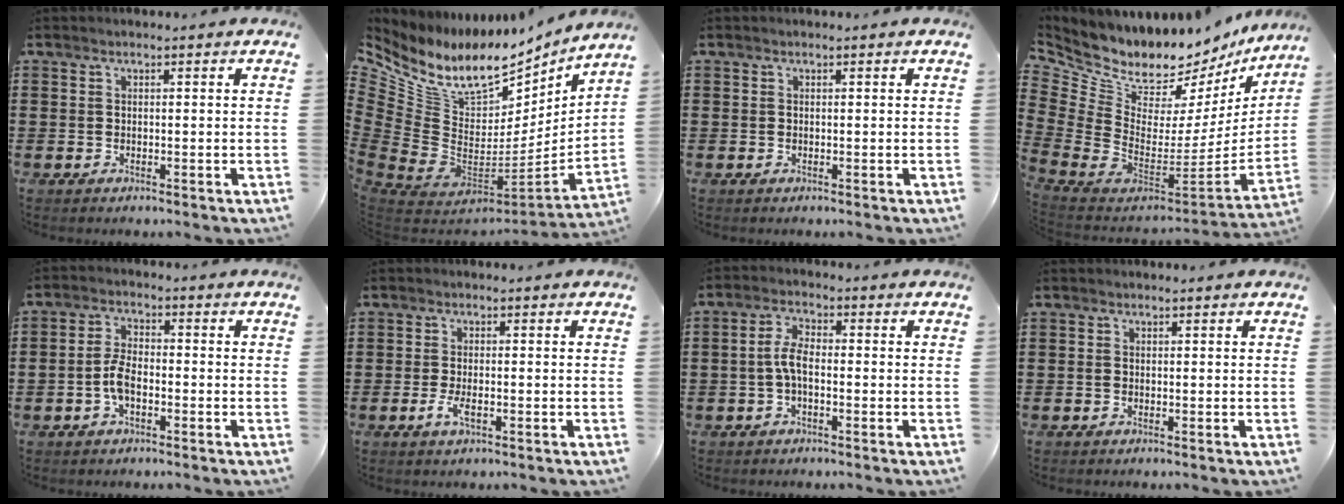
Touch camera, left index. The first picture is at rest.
{"total": 11.0, "force": [6.3, 6.6, 6.0], "torque": [-0.162, -0.058, 0.109]}
{"total": 0.0}
{"total": 8.6, "force": [8.0, 2.9, 1.3], "torque": [-0.084, -0.096, 0.141]}
{"total": 4.7, "force": [-1.4, 2.3, 3.8], "torque": [-0.096, -0.002, -0.033]}
{"total": 2.8, "force": [-0.9, 1.0, 2.5], "torque": [-0.065, -0.007, -0.022]}
{"total": 4.4, "force": [-0.9, 1.8, 3.9], "torque": [-0.091, 0.002, -0.022]}
{"total": 0.6, "force": [-0.2, 0.3, 0.4], "torque": [-0.011, -0.001, -0.003]}